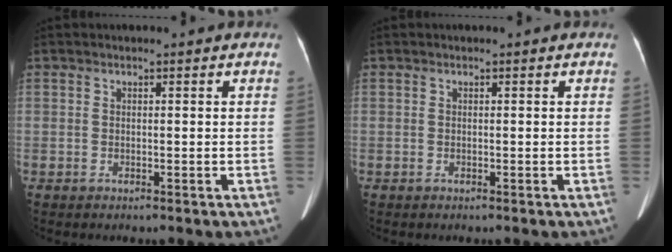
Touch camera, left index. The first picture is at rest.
{"total": 0.0}